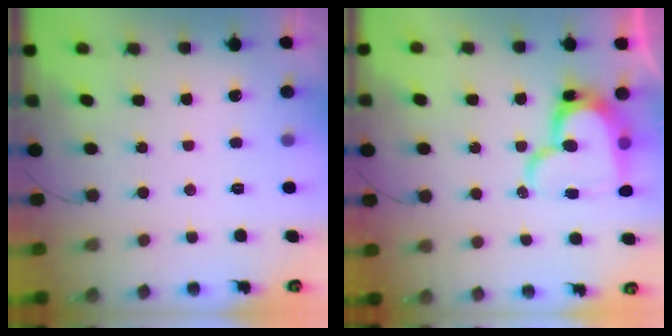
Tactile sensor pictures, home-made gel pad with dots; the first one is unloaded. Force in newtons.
{"total": 18.0, "press": 17.9, "slide": 1.9}